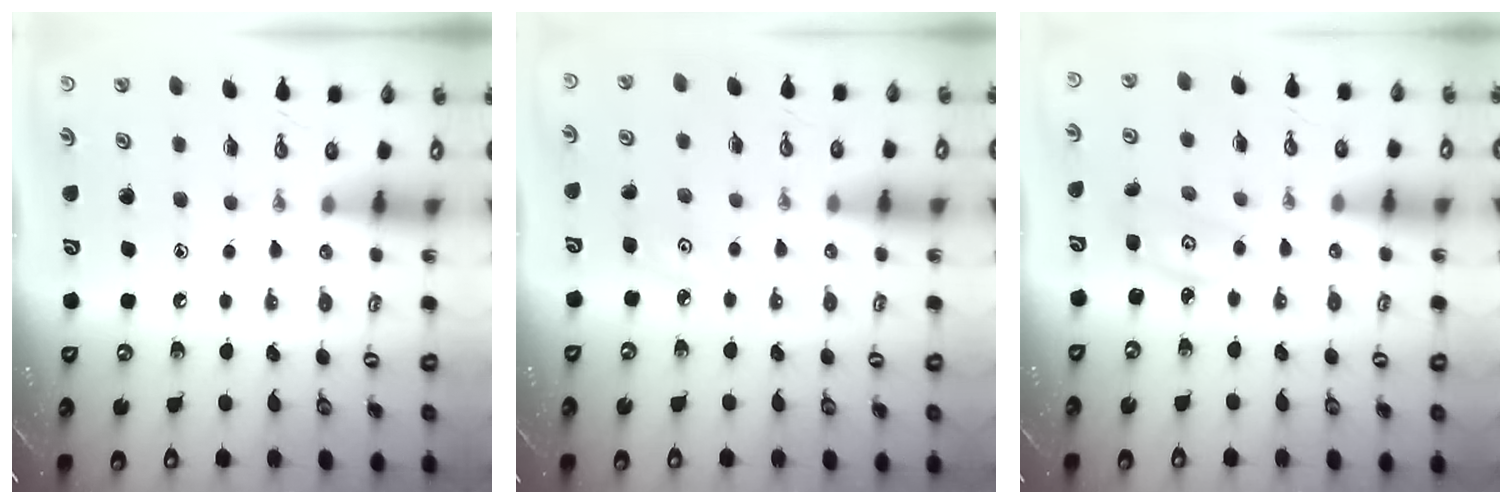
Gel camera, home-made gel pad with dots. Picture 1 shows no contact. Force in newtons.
{"total": 3.3, "press": 3.2, "slide": 0.3}
{"total": 2.7, "press": 2.7, "slide": 0.4}